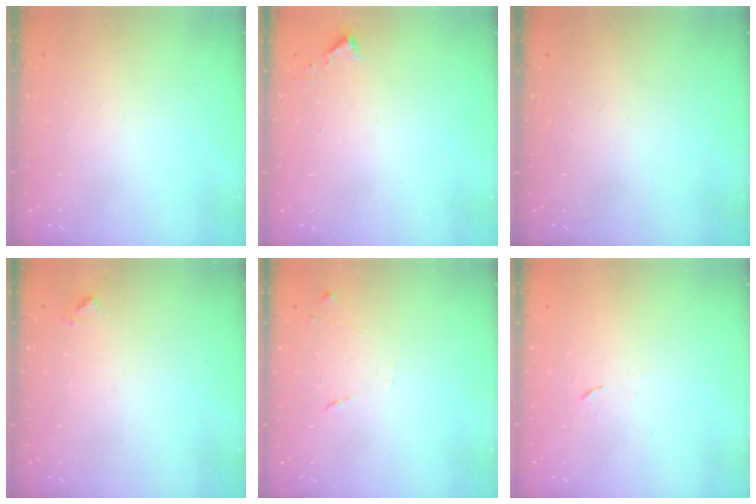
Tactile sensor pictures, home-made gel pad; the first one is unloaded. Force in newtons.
{"total": 2.3, "press": 2.3, "slide": 0.2}
{"total": 0.0}
{"total": 6.5, "press": 6.4, "slide": 0.4}
{"total": 7.5, "press": 7.5, "slide": 0.6}
{"total": 3.7, "press": 3.4, "slide": 1.3}